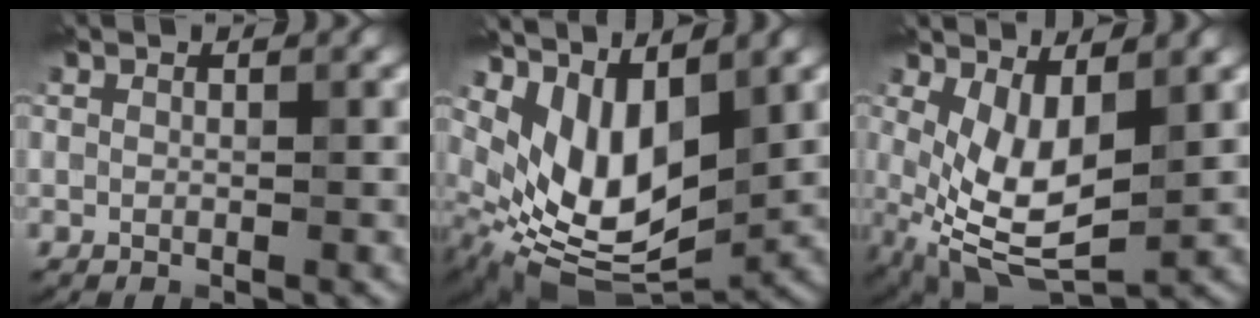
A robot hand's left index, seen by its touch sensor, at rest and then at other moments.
{"total": 8.6, "force": [2.4, 4.8, 6.7], "torque": [-0.128, -0.024, 0.051]}
{"total": 7.1, "force": [0.8, 3.5, 6.1], "torque": [-0.128, -0.011, 0.017]}